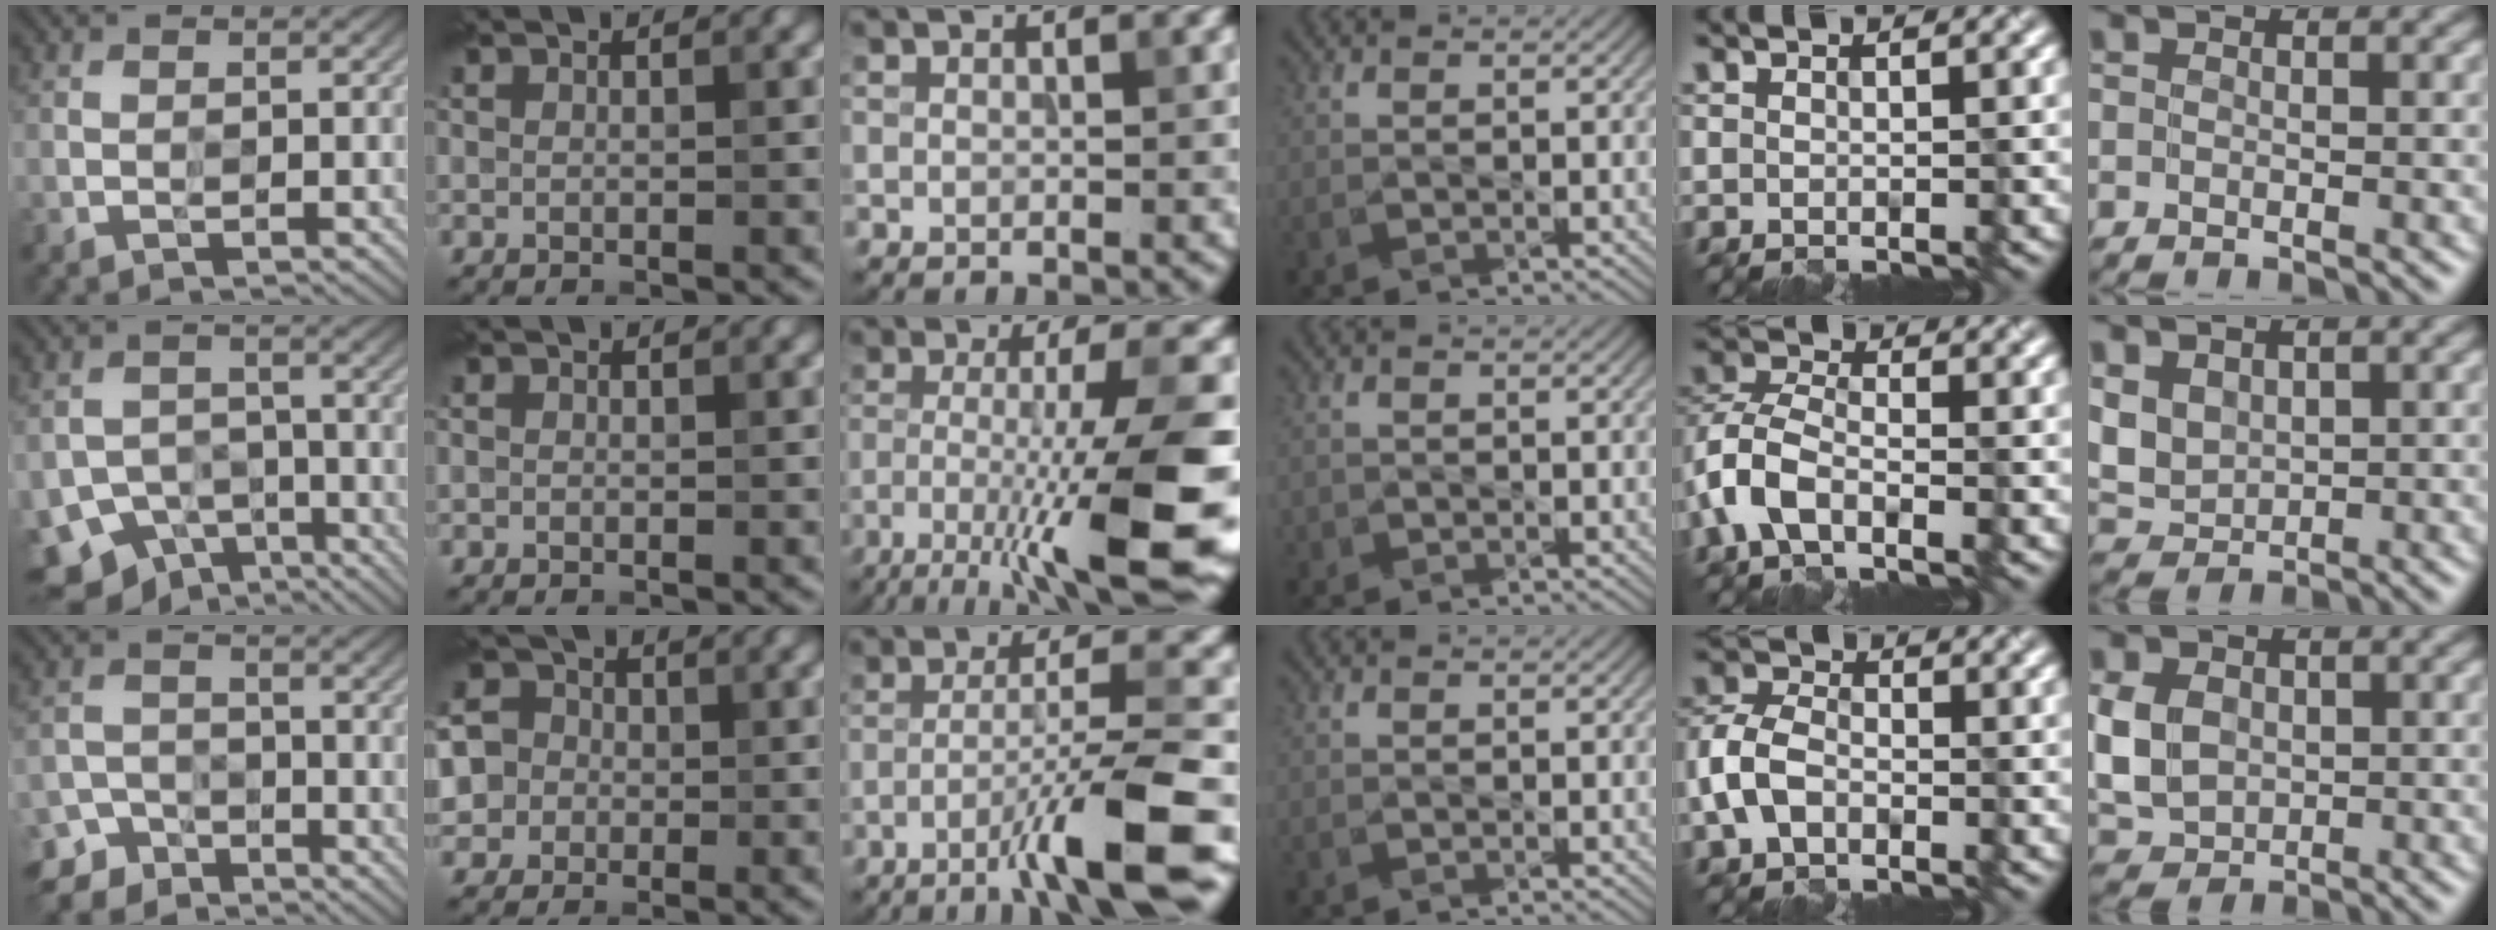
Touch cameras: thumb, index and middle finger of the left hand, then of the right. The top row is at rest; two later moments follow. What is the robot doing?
{"motion": "wipe", "object": "plastic plate"}